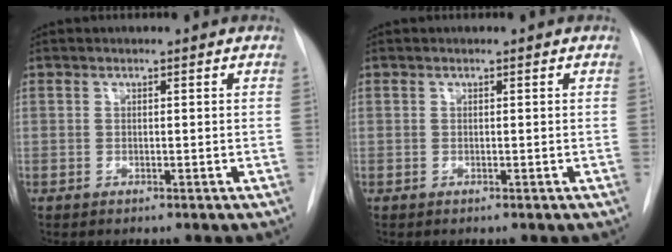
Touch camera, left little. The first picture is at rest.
{"total": 0.0}